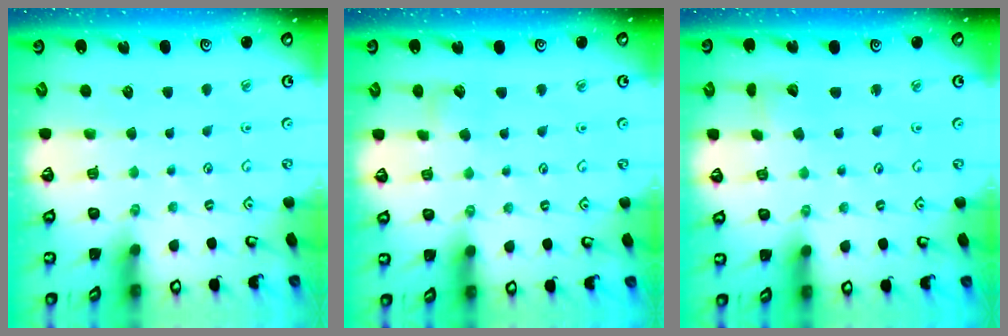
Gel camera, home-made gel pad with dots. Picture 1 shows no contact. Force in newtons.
{"total": 4.4, "press": 4.4, "slide": 0.6}
{"total": 5.3, "press": 5.3, "slide": 0.5}